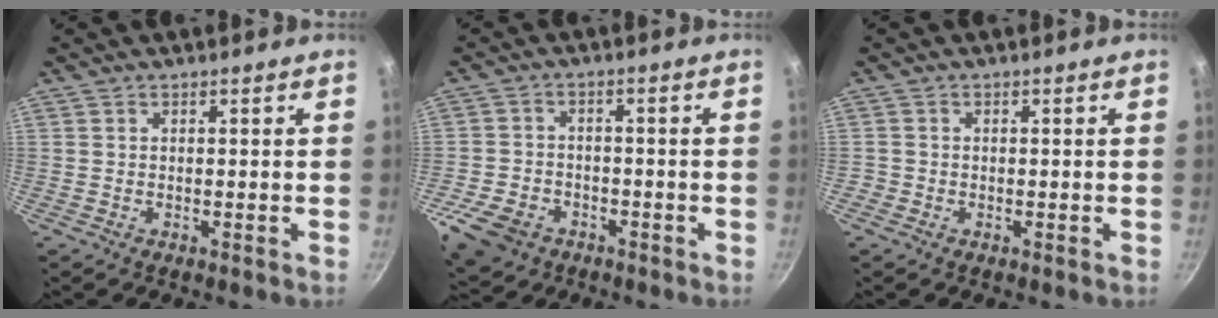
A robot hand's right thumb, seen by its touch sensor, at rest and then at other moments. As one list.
[{"total": 10.7, "force": [-5.2, 7.7, 5.3], "torque": [-0.106, 0.026, -0.091]}, {"total": 1.1, "force": [-0.5, 0.9, 0.1], "torque": [-0.003, 0.001, -0.011]}]